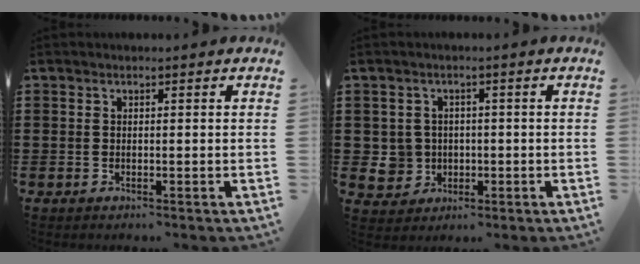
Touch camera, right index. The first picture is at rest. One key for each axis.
{"total": 3.9, "fx": -0.4, "fy": 3.8, "fz": 0.6, "tx": -0.035, "ty": 0.007, "tz": -0.012}